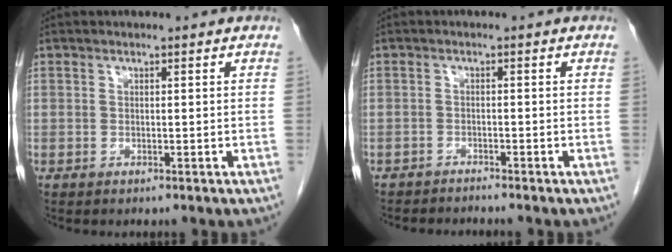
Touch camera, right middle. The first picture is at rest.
{"total": 2.9, "force": [-2.9, 0.0, 0.3], "torque": [-0.001, -0.007, -0.046]}